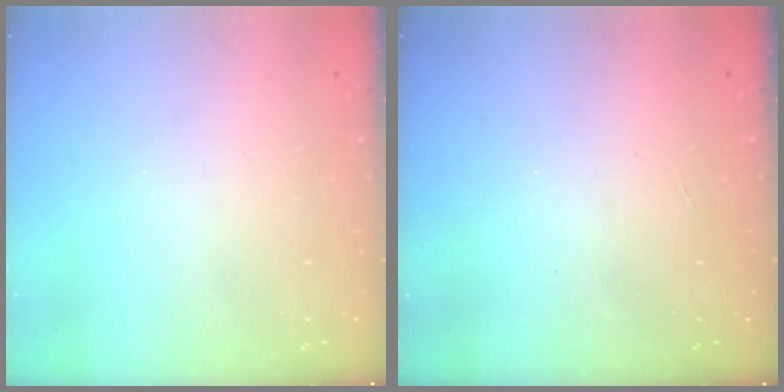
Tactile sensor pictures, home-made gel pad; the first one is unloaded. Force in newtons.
{"total": 2.1, "press": 2.1, "slide": 0.4}